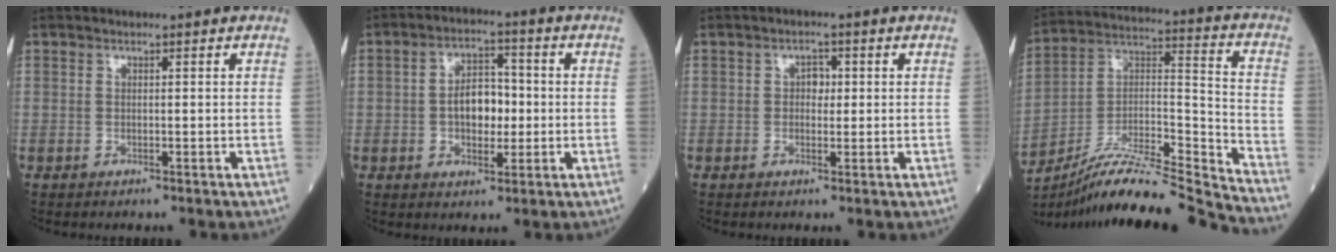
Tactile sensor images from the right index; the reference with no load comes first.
{"total": 6.7, "force": [-0.4, 3.7, 5.6], "torque": [-0.096, 0.014, -0.005]}
{"total": 2.0, "force": [0.4, 1.3, 1.5], "torque": [-0.019, 0.005, 0.006]}
{"total": 20.5, "force": [-18.9, -1.5, 7.7], "torque": [-0.153, 0.014, -0.322]}